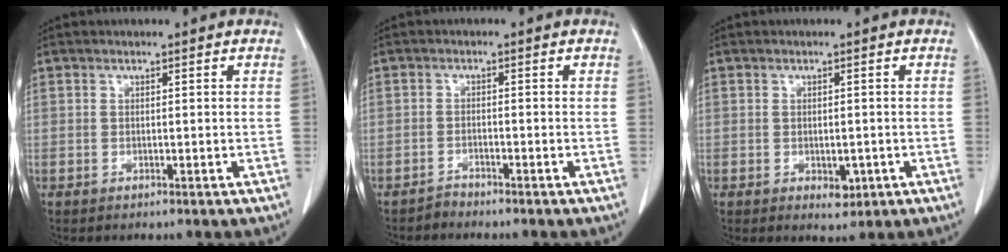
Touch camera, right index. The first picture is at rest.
{"total": 1.4, "force": [-1.4, 0.0, -0.1], "torque": [0.006, -0.002, -0.024]}
{"total": 2.5, "force": [-0.8, 1.5, 1.8], "torque": [-0.023, 0.000, -0.002]}